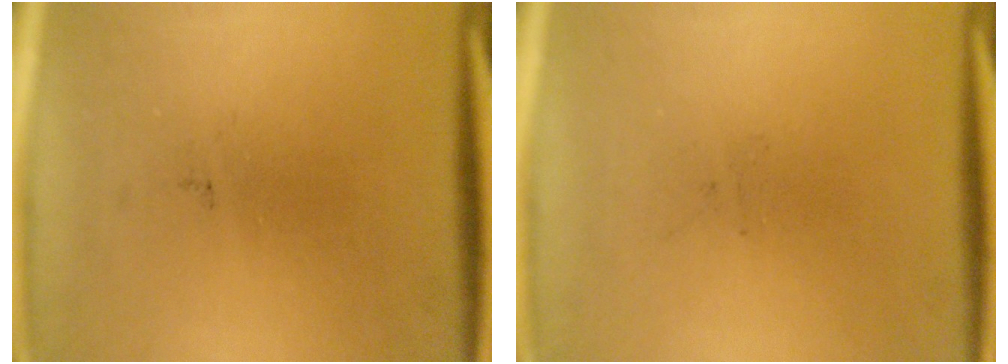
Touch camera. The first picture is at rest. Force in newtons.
{"total": 0.0}